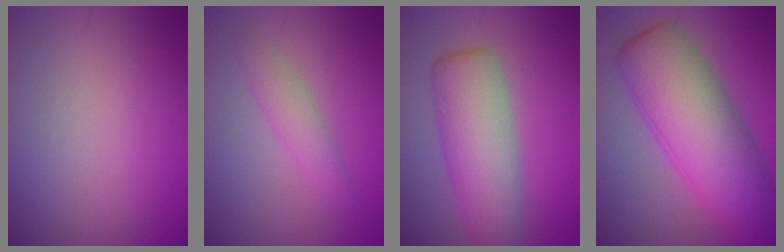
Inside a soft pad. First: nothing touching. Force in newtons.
{"total": 2.1, "press": 2.1, "slide": 0.2}
{"total": 6.8, "press": 6.8, "slide": 0.5}
{"total": 11.5, "press": 11.5, "slide": 0.1}